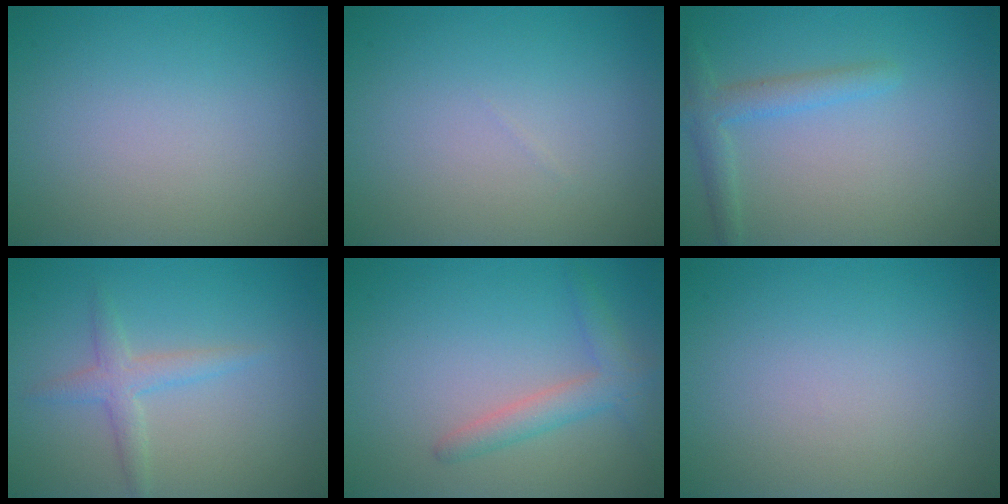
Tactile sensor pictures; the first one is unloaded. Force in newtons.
{"total": 0.0}
{"total": 2.3, "press": 2.3, "slide": 0.1}
{"total": 2.1, "press": 2.1, "slide": 0.1}
{"total": 2.6, "press": 2.5, "slide": 0.1}
{"total": 0.0}